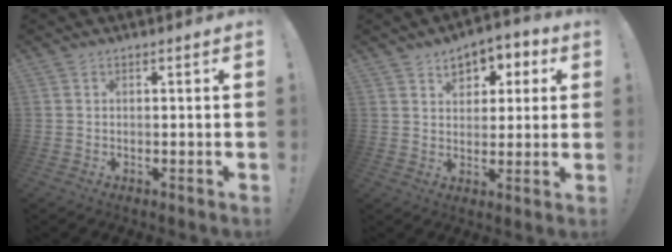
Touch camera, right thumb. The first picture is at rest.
{"total": 7.3, "force": [3.2, 5.6, 3.4], "torque": [-0.044, -0.012, 0.057]}